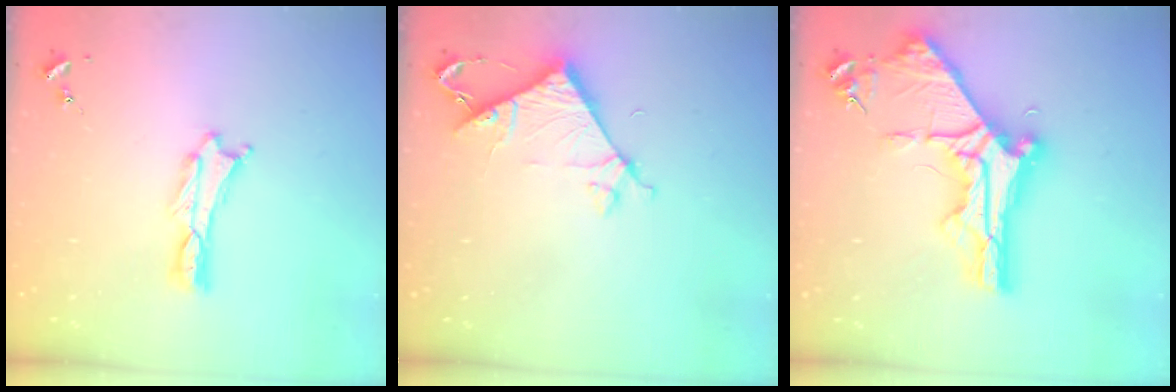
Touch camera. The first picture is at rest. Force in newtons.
{"total": 7.2, "press": 7.2, "slide": 0.4}
{"total": 10.3, "press": 10.2, "slide": 1.2}